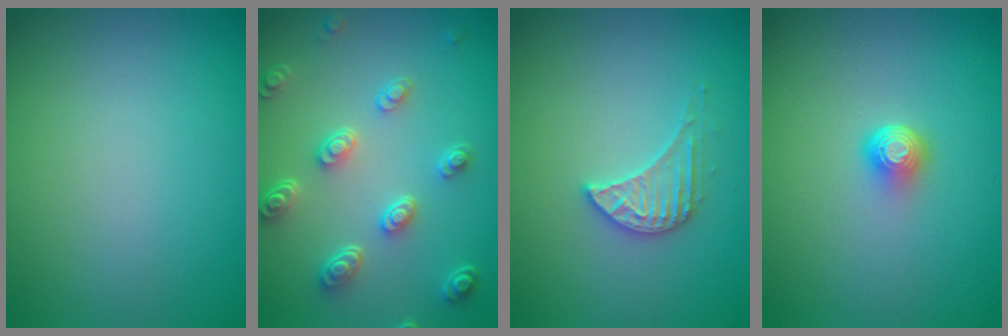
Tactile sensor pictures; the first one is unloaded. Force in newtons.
{"total": 4.8, "press": 3.6, "slide": 3.1}
{"total": 2.6, "press": 2.6, "slide": 0.2}
{"total": 1.9, "press": 1.3, "slide": 1.4}